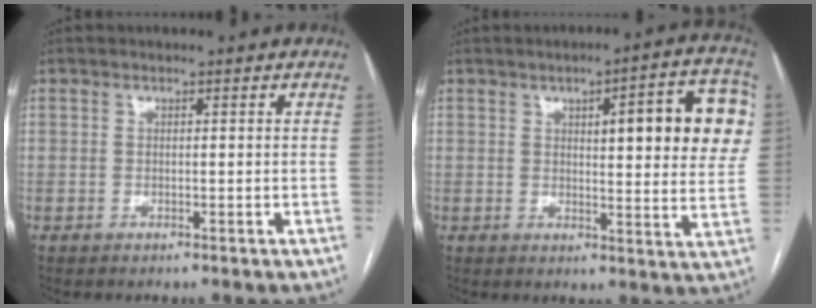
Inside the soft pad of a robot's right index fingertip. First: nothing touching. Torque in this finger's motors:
{"motor_torque": [0.69, 0.32, 0.64, 0.07]}